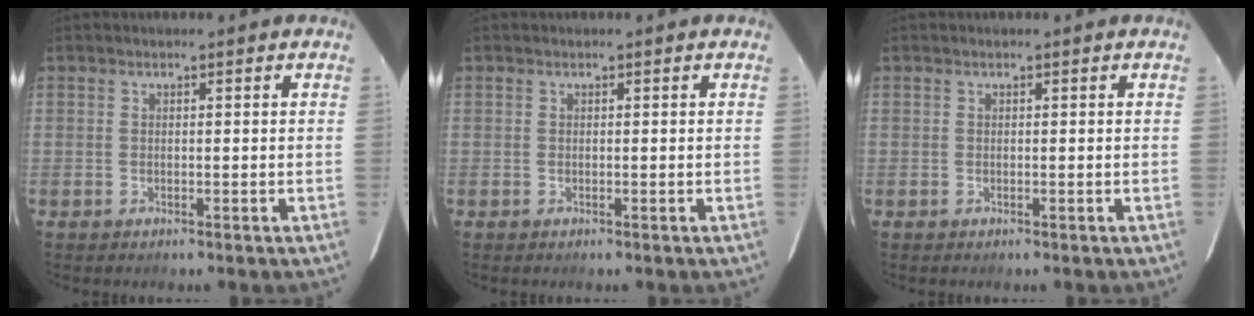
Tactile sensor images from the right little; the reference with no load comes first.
{"total": 0.0}
{"total": 0.0}